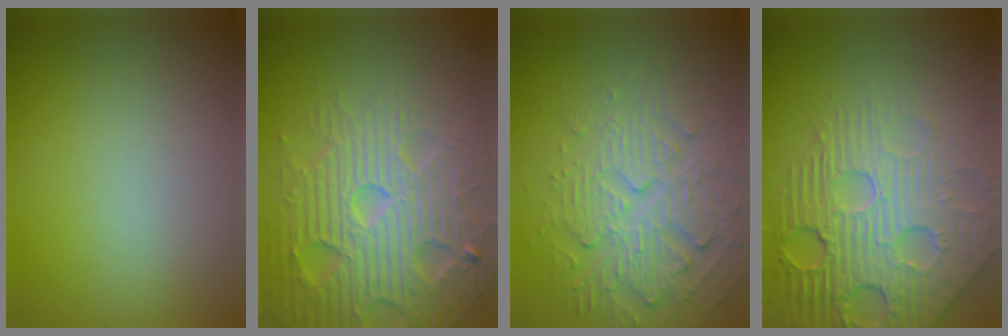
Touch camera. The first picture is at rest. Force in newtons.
{"total": 7.4, "press": 7.3, "slide": 1.5}
{"total": 4.4, "press": 3.9, "slide": 2.1}
{"total": 8.7, "press": 6.0, "slide": 6.3}